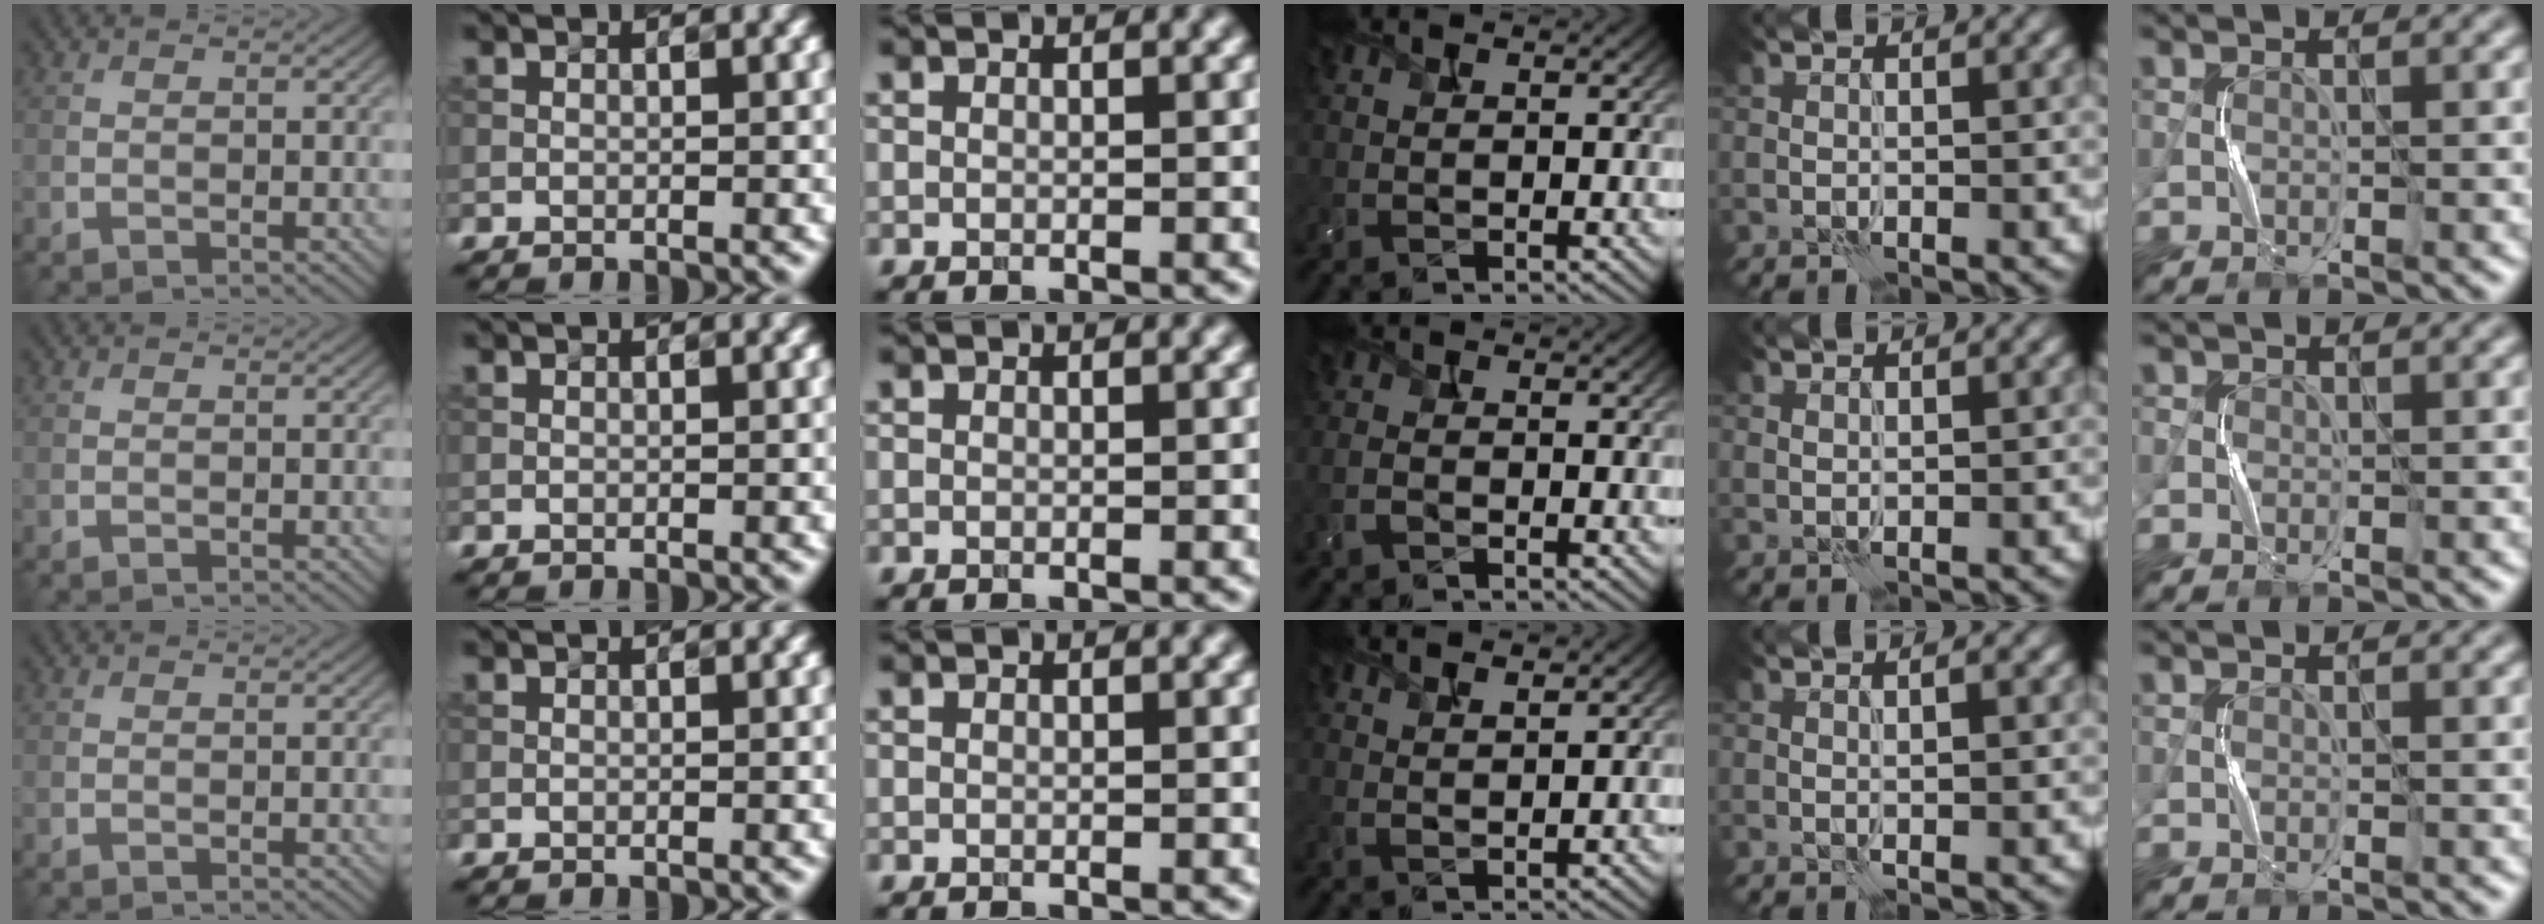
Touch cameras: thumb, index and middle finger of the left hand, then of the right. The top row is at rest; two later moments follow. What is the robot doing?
{"motion": "squeeze", "object": "bubble wrap"}